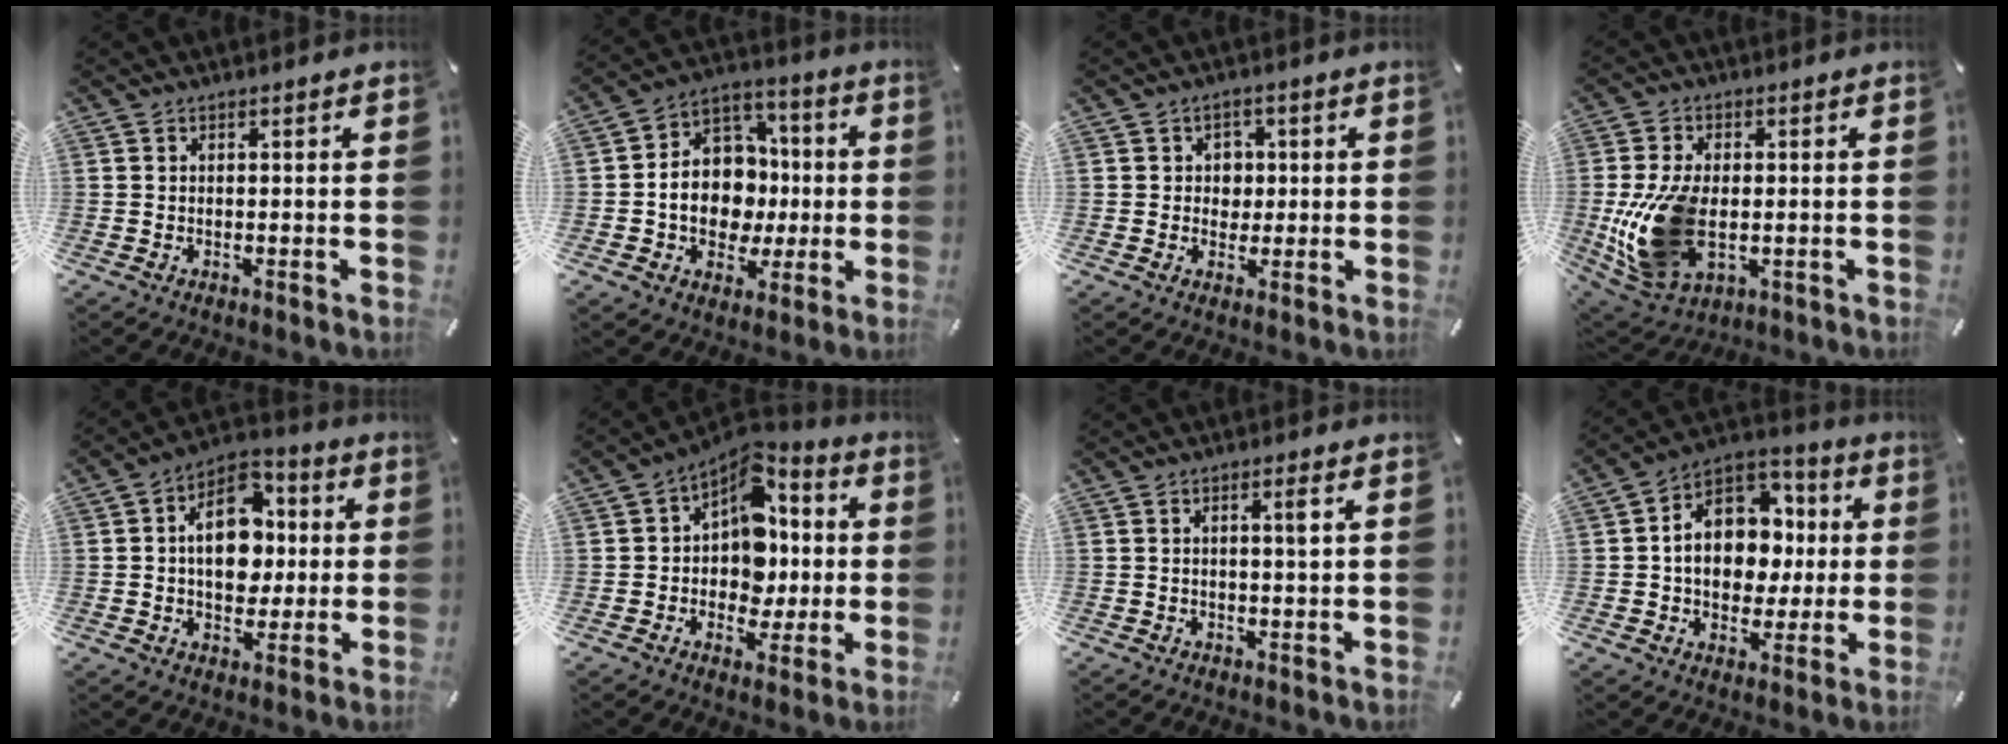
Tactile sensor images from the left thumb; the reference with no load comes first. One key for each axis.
{"total": 14.3, "fx": -1.5, "fy": 12.1, "fz": 7.4, "tx": -0.140, "ty": 0.007, "tz": -0.019}
{"total": 4.3, "fx": 0.3, "fy": 4.0, "fz": 1.3, "tx": -0.012, "ty": 0.000, "tz": 0.000}
{"total": 16.1, "fx": -1.9, "fy": 10.1, "fz": 12.4, "tx": -0.276, "ty": -0.009, "tz": -0.029}
{"total": 14.2, "fx": 1.2, "fy": 10.3, "fz": 9.7, "tx": -0.152, "ty": 0.003, "tz": 0.023}
{"total": 12.4, "fx": 1.7, "fy": 10.4, "fz": 6.5, "tx": -0.098, "ty": -0.022, "tz": 0.037}
{"total": 2.4, "fx": 0.5, "fy": 0.3, "fz": 2.3, "tx": -0.037, "ty": -0.002, "tz": 0.005}
{"total": 14.1, "fx": 0.1, "fy": 11.6, "fz": 8.0, "tx": -0.139, "ty": -0.002, "tz": 0.005}